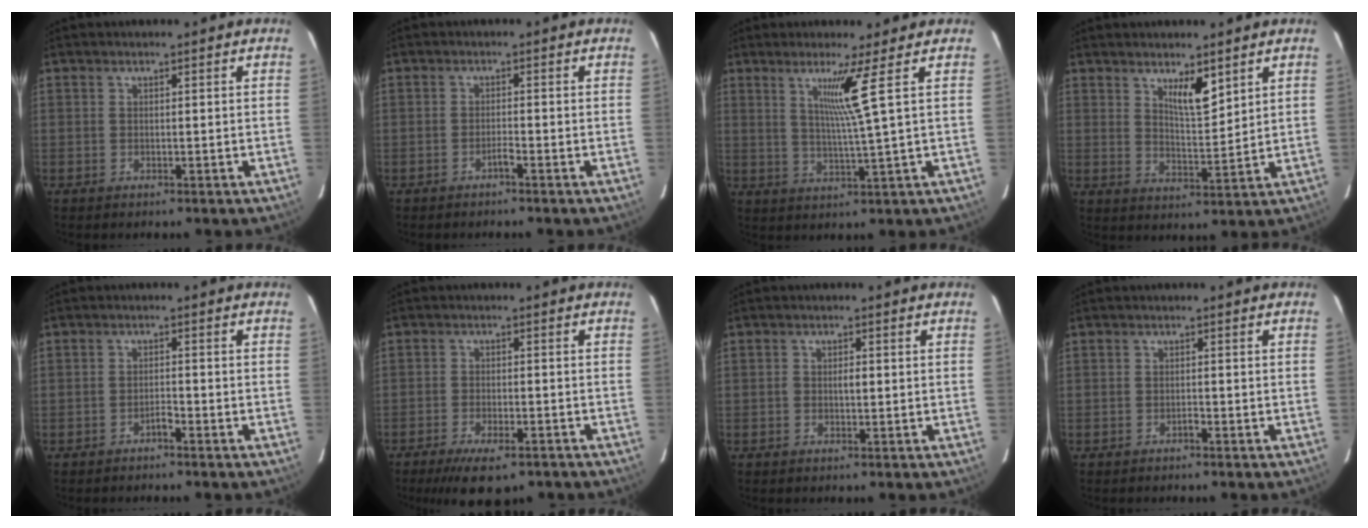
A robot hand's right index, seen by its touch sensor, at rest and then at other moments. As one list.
[{"total": 1.2, "force": [-0.9, -0.1, 0.8], "torque": [-0.016, 0.001, -0.017]}, {"total": 6.0, "force": [2.4, -2.5, 4.9], "torque": [-0.094, -0.017, 0.051]}, {"total": 5.4, "force": [3.4, 1.2, 4.0], "torque": [-0.072, -0.010, 0.063]}, {"total": 1.4, "force": [-1.1, 0.2, 0.8], "torque": [-0.012, 0.003, -0.020]}, {"total": 7.9, "force": [-5.8, 2.3, 4.8], "torque": [-0.073, -0.012, -0.087]}, {"total": 1.7, "force": [-0.1, 0.7, 1.5], "torque": [-0.027, 0.002, -0.002]}, {"total": 0.6, "force": [-0.5, 0.1, 0.4], "torque": [-0.007, 0.000, -0.009]}]